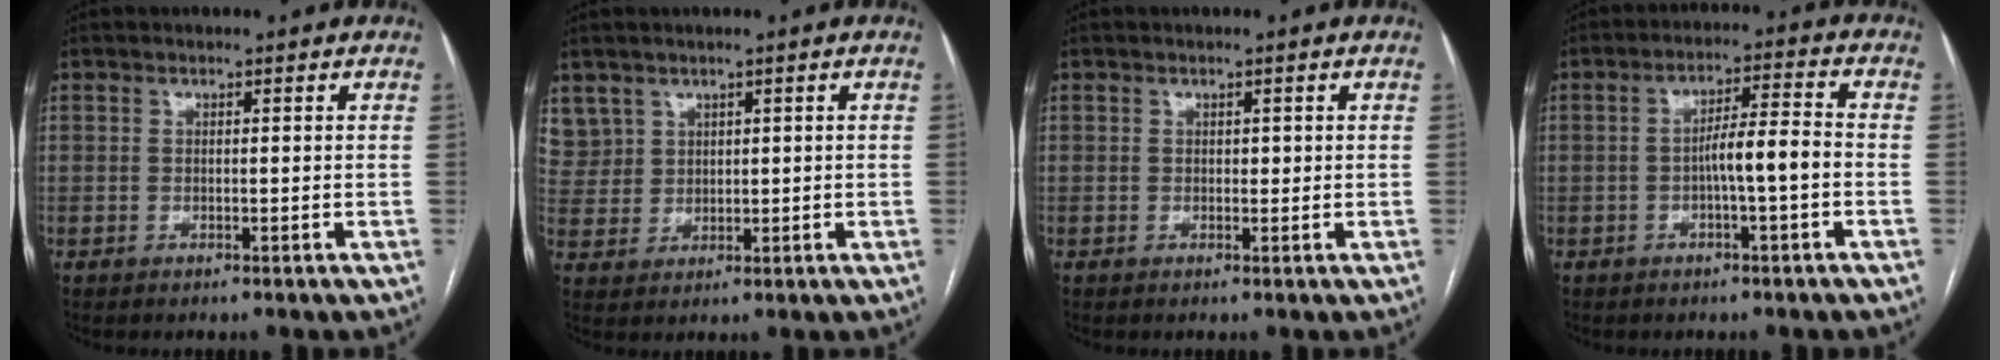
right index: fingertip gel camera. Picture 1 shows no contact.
{"total": 6.1, "force": [3.6, 4.9, 0.2], "torque": [-0.008, 0.016, 0.086]}
{"total": 0.8, "force": [0.2, 0.6, 0.5], "torque": [-0.005, 0.002, 0.002]}
{"total": 6.1, "force": [-1.4, 0.4, 5.9], "torque": [-0.100, 0.017, -0.024]}